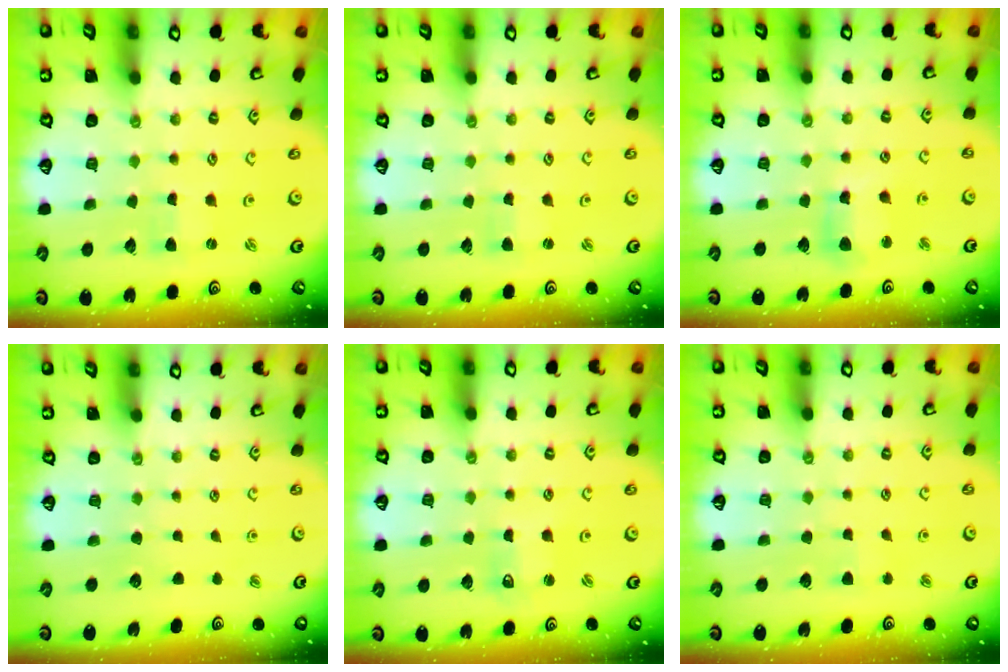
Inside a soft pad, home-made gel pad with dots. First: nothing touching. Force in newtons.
{"total": 2.4, "press": 2.4, "slide": 0.5}
{"total": 8.5, "press": 8.3, "slide": 1.4}
{"total": 0.0}
{"total": 2.3, "press": 2.3, "slide": 0.3}
{"total": 2.4, "press": 2.4, "slide": 0.3}